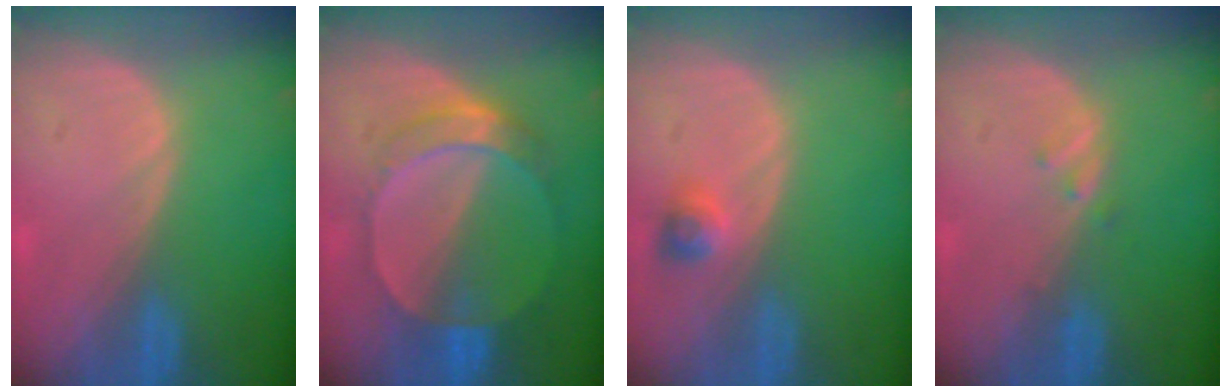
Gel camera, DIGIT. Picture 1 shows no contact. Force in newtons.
{"total": 7.3, "press": 6.4, "slide": 3.6}
{"total": 2.3, "press": 2.2, "slide": 0.7}
{"total": 1.1, "press": 1.1, "slide": 0.1}